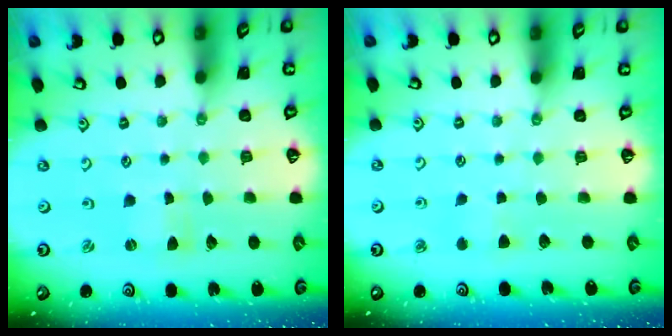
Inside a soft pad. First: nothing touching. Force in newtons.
{"total": 2.9, "press": 2.8, "slide": 0.4}